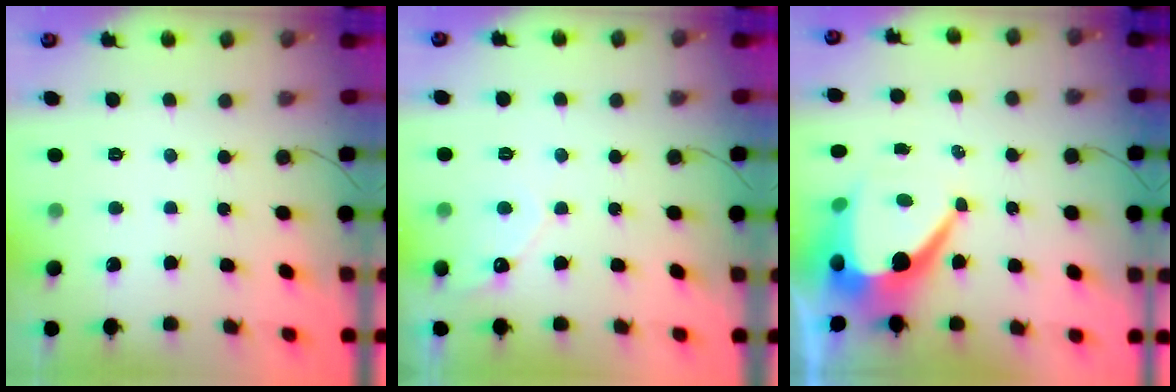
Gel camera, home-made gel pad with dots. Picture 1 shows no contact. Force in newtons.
{"total": 4.0, "press": 4.0, "slide": 0.2}
{"total": 11.5, "press": 11.5, "slide": 1.0}